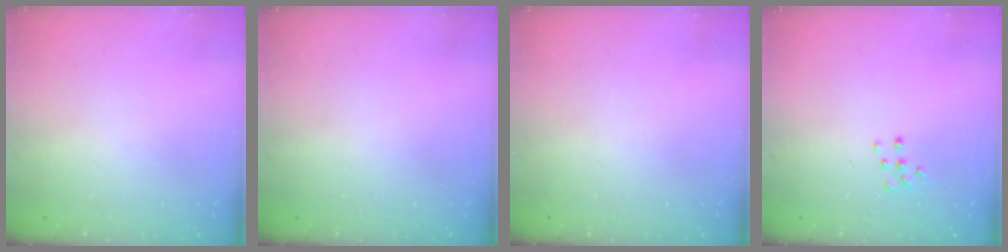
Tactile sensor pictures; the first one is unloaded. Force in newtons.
{"total": 0.0}
{"total": 0.0}
{"total": 5.3, "press": 5.3, "slide": 0.5}